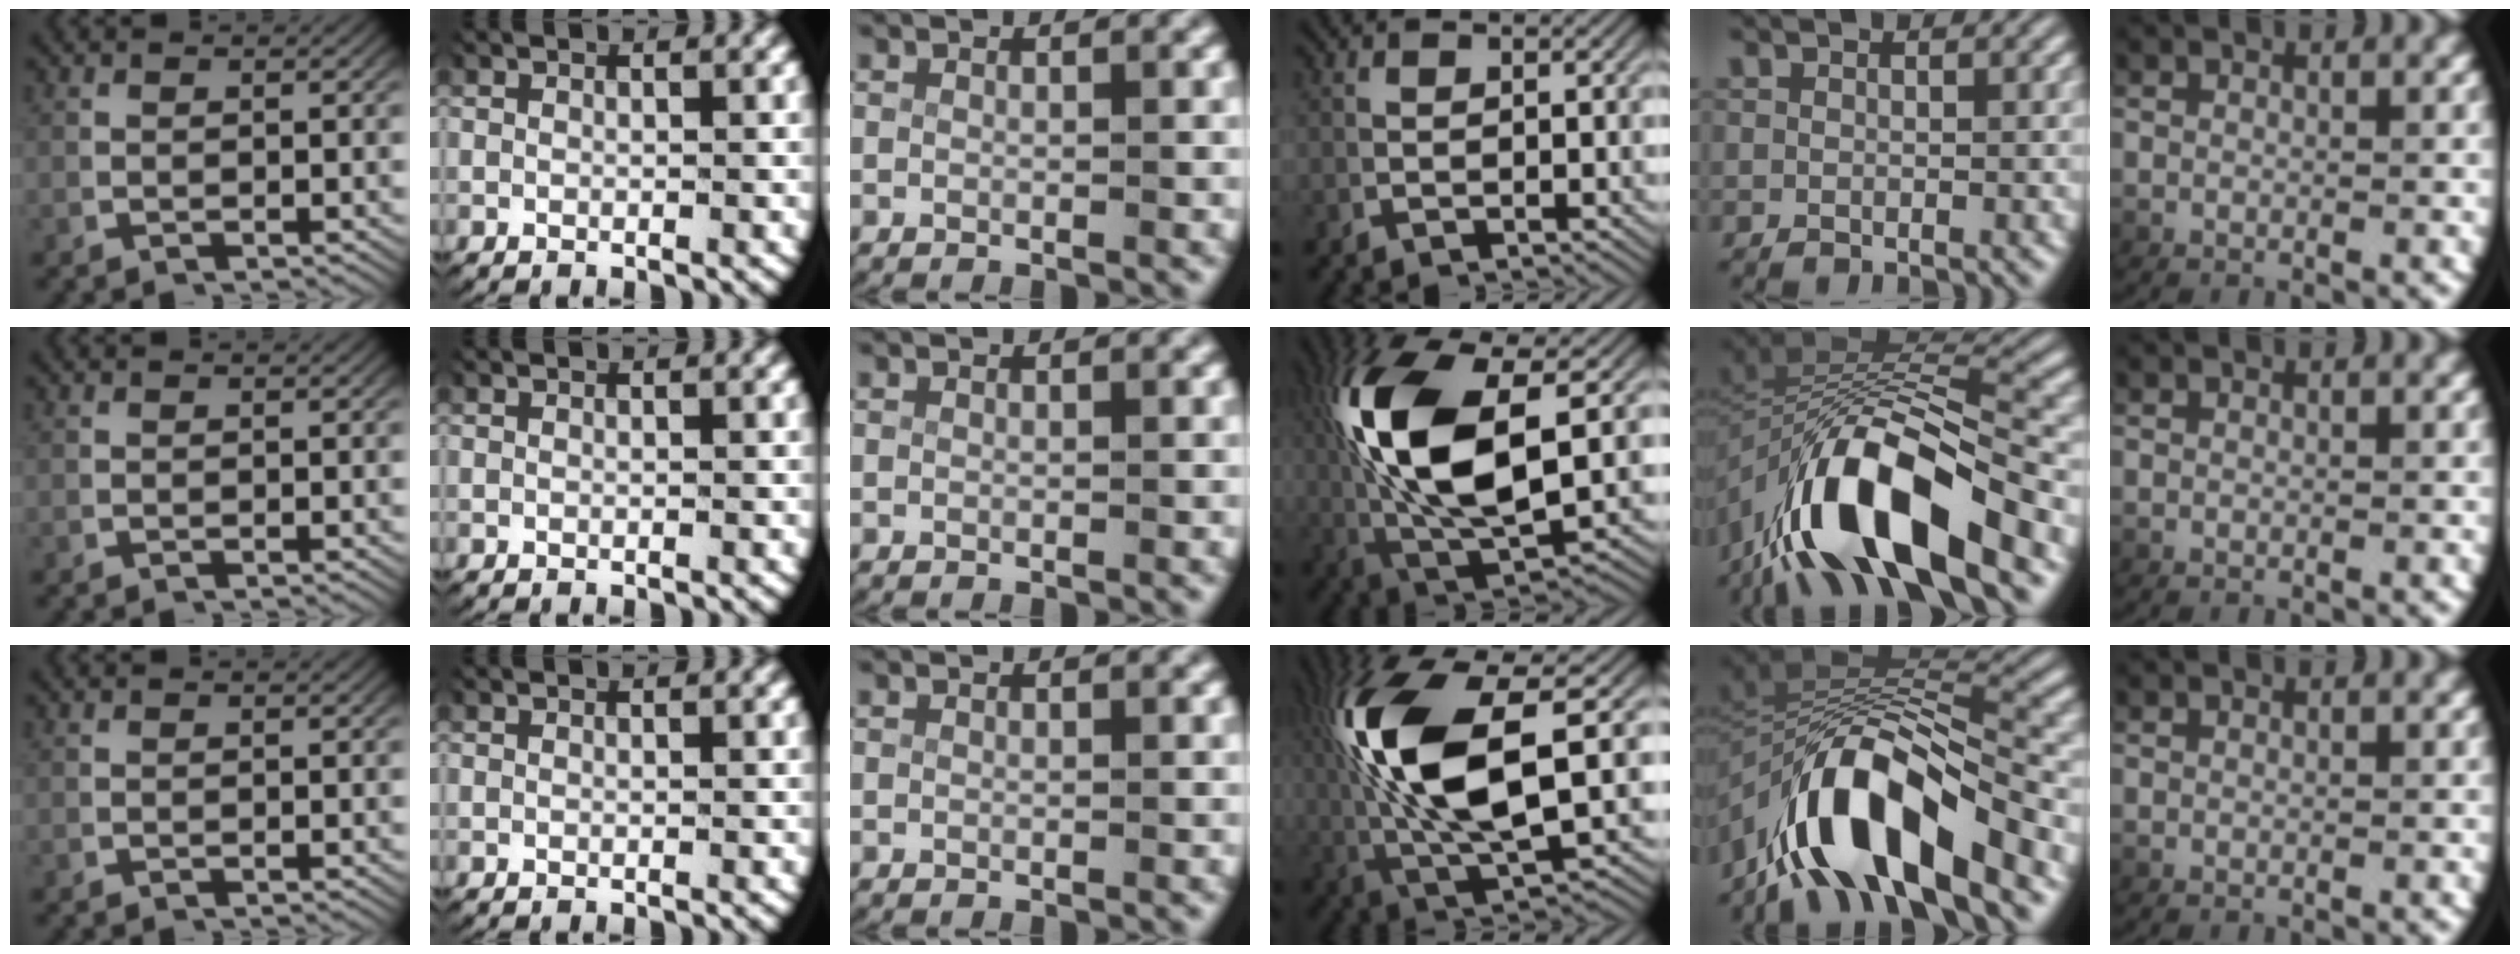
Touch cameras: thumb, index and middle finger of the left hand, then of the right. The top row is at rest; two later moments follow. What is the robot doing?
{"motion": "lift_and_place", "object": "scissors"}